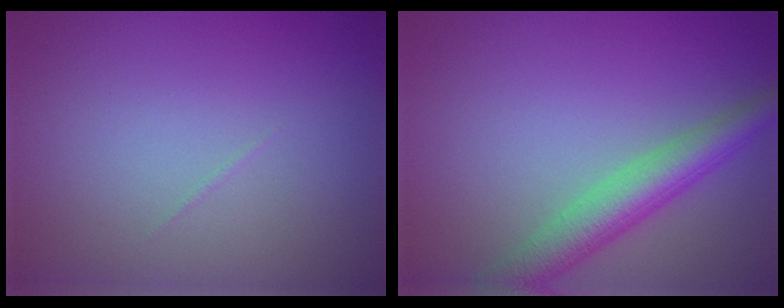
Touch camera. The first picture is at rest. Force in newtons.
{"total": 4.5, "press": 4.5, "slide": 0.2}